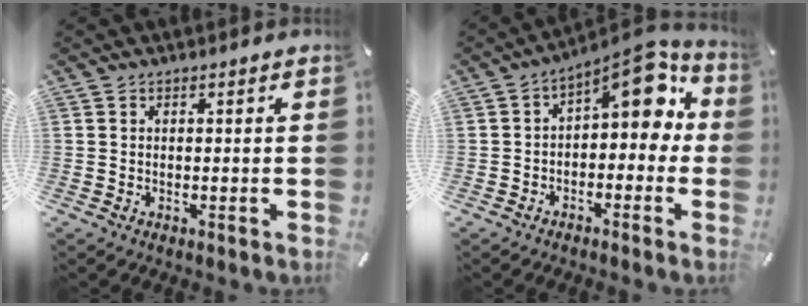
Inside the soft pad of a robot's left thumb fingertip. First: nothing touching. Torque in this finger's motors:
{"motor_torque": [0.32, 0.92, 0.28, 0.05, 0.14]}